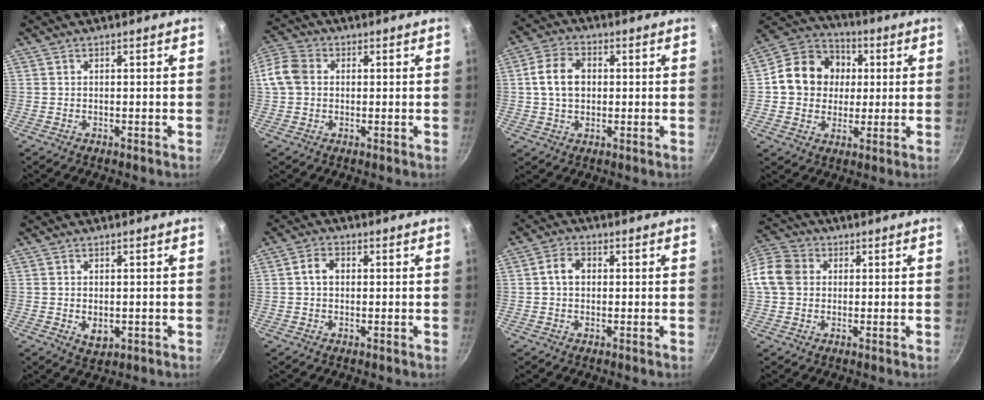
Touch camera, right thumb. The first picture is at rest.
{"total": 8.9, "force": [0.6, 7.3, 5.0], "torque": [-0.097, 0.020, -0.004]}
{"total": 8.1, "force": [0.7, 6.0, 5.4], "torque": [-0.086, 0.015, 0.008]}
{"total": 14.4, "force": [1.6, 12.5, 6.8], "torque": [-0.087, 0.019, 0.015]}
{"total": 3.6, "force": [-0.3, 2.4, 2.6], "torque": [-0.039, -0.010, 0.000]}
{"total": 3.5, "force": [0.4, 2.6, 2.3], "torque": [-0.030, 0.009, 0.002]}
{"total": 4.1, "force": [0.4, 3.1, 2.6], "torque": [-0.035, 0.011, 0.001]}
{"total": 11.5, "force": [1.2, 9.9, 5.7], "torque": [-0.107, 0.023, 0.006]}